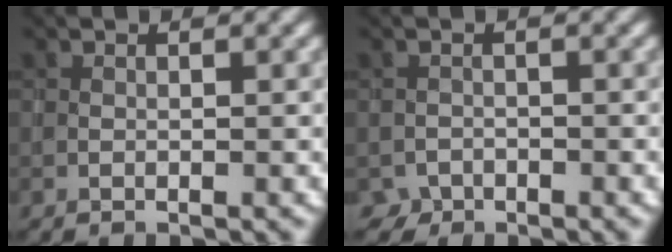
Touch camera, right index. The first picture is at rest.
{"total": 1.7, "force": [-1.4, 1.0, -0.2], "torque": [0.009, 0.005, -0.021]}